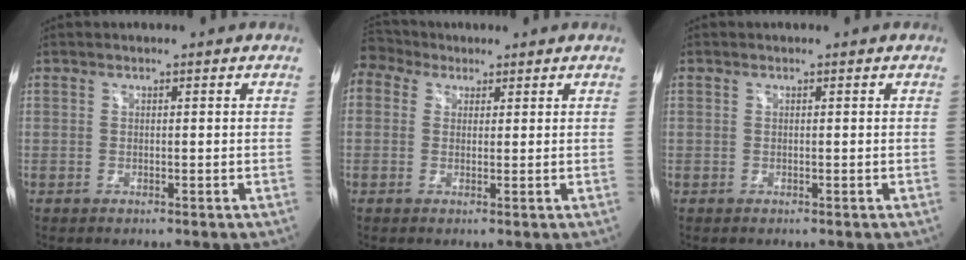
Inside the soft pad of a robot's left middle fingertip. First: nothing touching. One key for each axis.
{"total": 4.5, "fx": 3.2, "fy": 3.2, "fz": 0.8, "tx": -0.027, "ty": 0.037, "tz": 0.063}
{"total": 0.0}